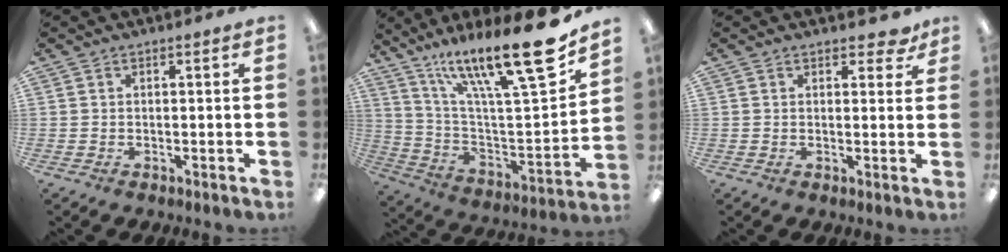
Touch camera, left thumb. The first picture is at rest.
{"total": 23.6, "force": [17.4, 4.4, 15.3], "torque": [-0.237, -0.119, 0.279]}
{"total": 3.3, "force": [2.3, 1.7, 1.6], "torque": [-0.010, -0.006, 0.038]}